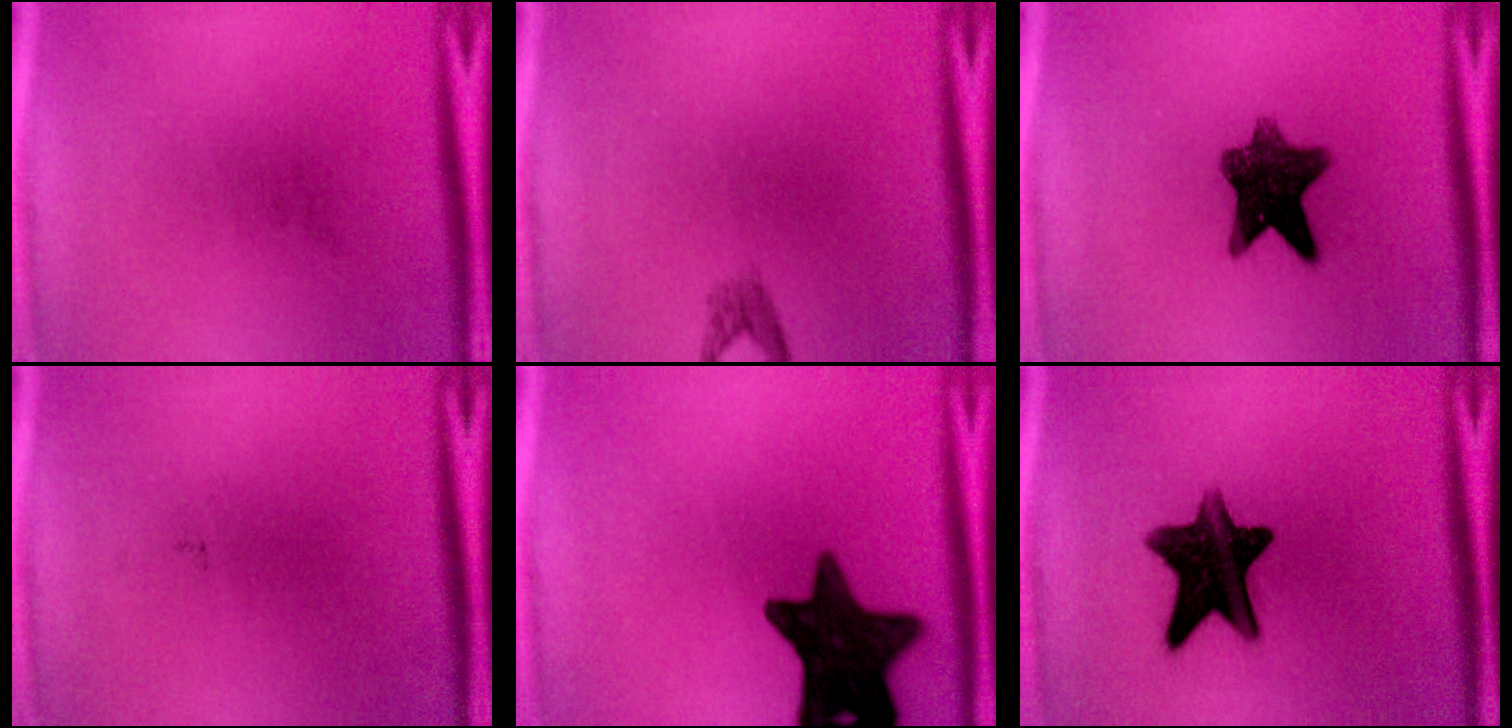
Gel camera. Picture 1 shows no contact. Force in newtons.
{"total": 1.4}
{"total": 9.7}
{"total": 0.0}
{"total": 14.6}
{"total": 12.8}